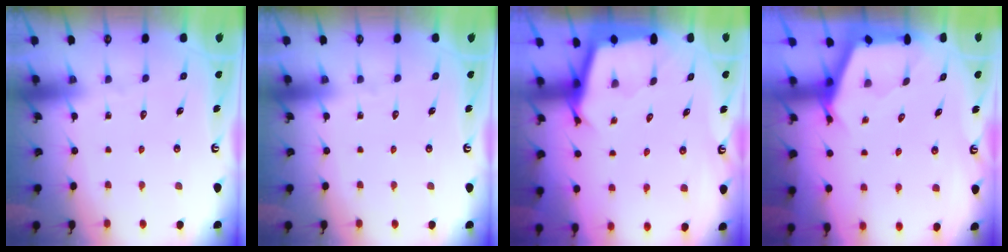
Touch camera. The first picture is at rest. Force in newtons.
{"total": 0.0}
{"total": 2.7, "press": 2.7, "slide": 0.1}
{"total": 2.6, "press": 2.5, "slide": 0.3}